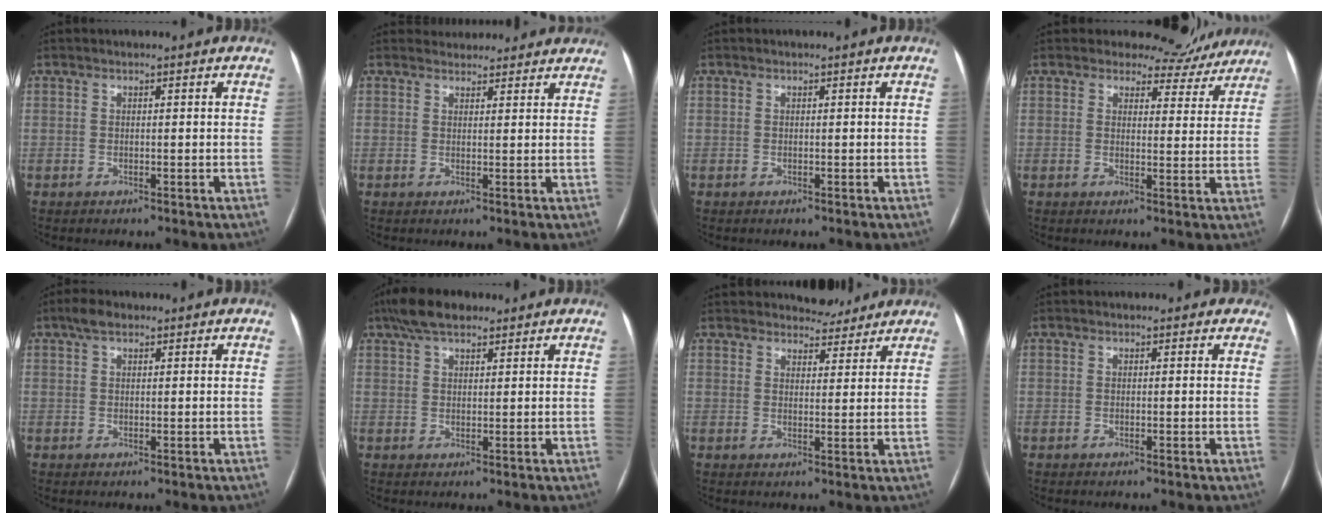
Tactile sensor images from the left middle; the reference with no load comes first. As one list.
[{"total": 8.4, "force": [7.8, 3.1, 1.0], "torque": [0.011, 0.022, 0.076]}, {"total": 0.0}, {"total": 8.2, "force": [7.5, 3.3, 0.0], "torque": [0.025, -0.011, 0.068]}, {"total": 2.5, "force": [1.7, 1.1, 1.6], "torque": [-0.036, 0.016, 0.031]}, {"total": 7.9, "force": [6.0, 3.0, 4.2], "torque": [-0.080, 0.030, 0.106]}, {"total": 5.2, "force": [4.9, 1.9, 0.4], "torque": [0.001, 0.002, 0.060]}, {"total": 1.8, "force": [1.4, 1.2, 0.1], "torque": [0.013, 0.002, 0.002]}]